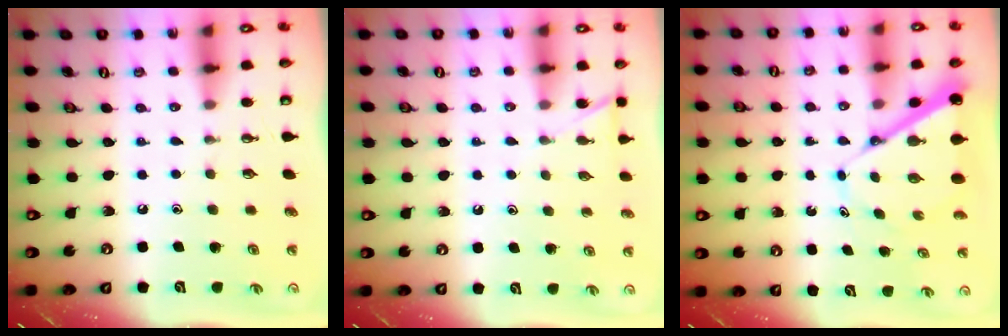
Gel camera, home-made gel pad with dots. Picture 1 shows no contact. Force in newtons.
{"total": 3.5, "press": 3.5, "slide": 0.5}
{"total": 7.8, "press": 7.8, "slide": 0.7}